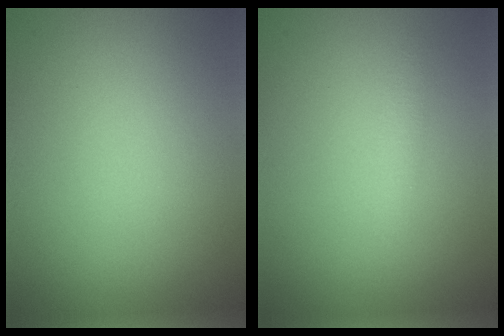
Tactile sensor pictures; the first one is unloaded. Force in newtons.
{"total": 1.0, "press": 1.0, "slide": 0.0}